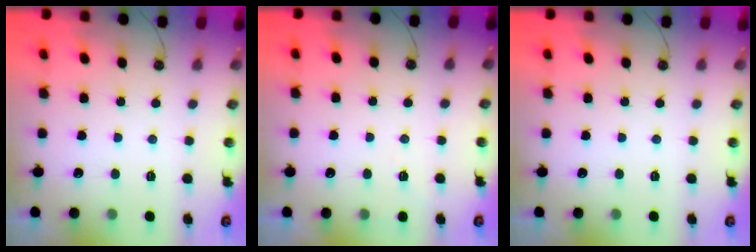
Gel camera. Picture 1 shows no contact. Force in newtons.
{"total": 3.5, "press": 3.5, "slide": 0.8}
{"total": 0.0}